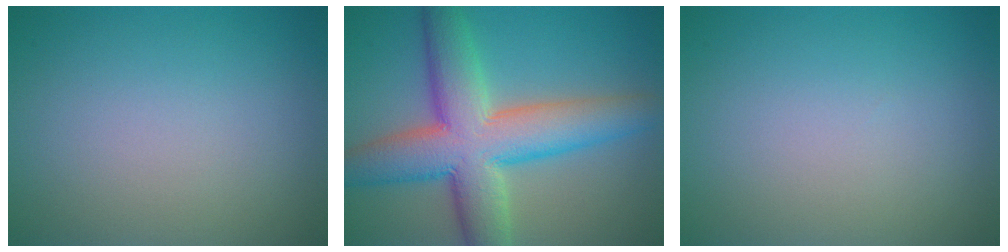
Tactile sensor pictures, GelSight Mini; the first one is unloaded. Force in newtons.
{"total": 10.2, "press": 10.2, "slide": 0.3}
{"total": 0.0}